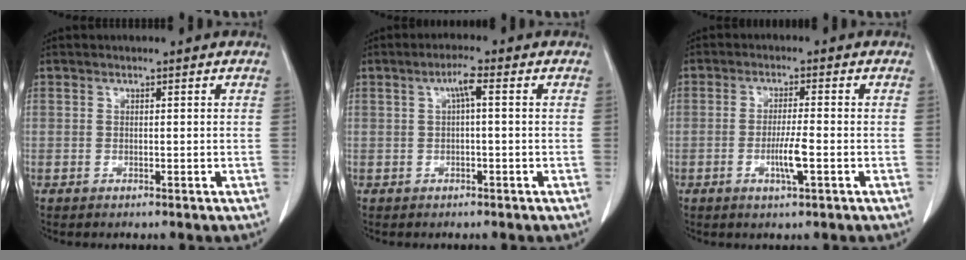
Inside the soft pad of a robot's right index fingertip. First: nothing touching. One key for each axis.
{"total": 2.7, "fx": 0.6, "fy": 0.3, "fz": 2.6, "tx": -0.047, "ty": 0.010, "tz": 0.009}
{"total": 4.3, "fx": -1.3, "fy": 0.0, "fz": 4.1, "tx": -0.076, "ty": -0.006, "tz": -0.024}